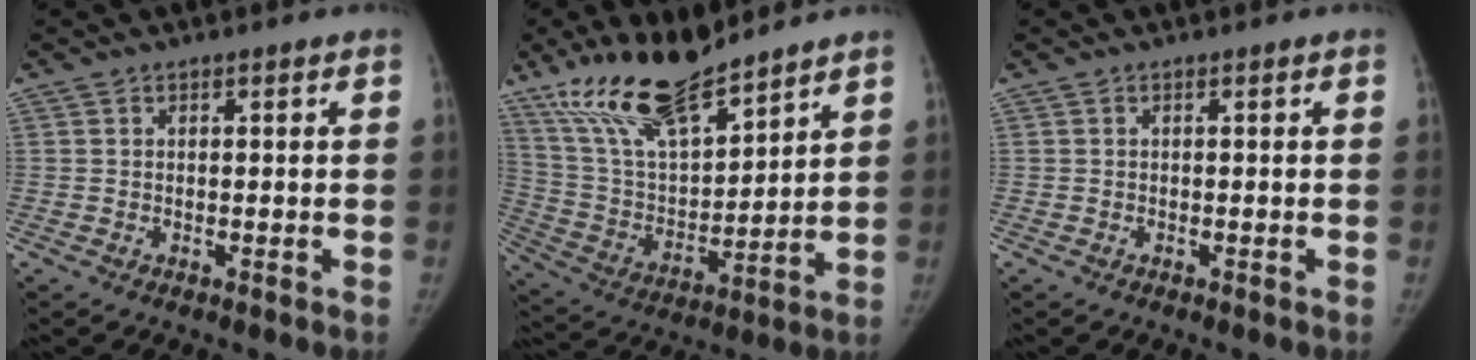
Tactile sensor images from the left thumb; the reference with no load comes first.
{"total": 18.3, "force": [14.1, 5.6, 10.3], "torque": [-0.159, -0.069, 0.272]}
{"total": 0.0}